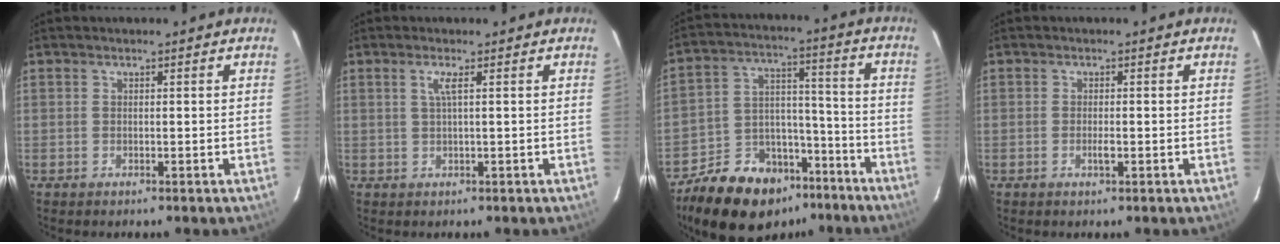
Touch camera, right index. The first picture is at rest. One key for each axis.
{"total": 1.8, "fx": 0.5, "fy": -0.4, "fz": 1.7, "tx": -0.033, "ty": -0.001, "tz": 0.011}
{"total": 18.7, "fx": -13.1, "fy": 10.9, "fz": 7.7, "tx": -0.164, "ty": 0.050, "tz": -0.190}
{"total": 1.6, "fx": -0.5, "fy": 0.5, "fz": 1.4, "tx": -0.027, "ty": -0.001, "tz": -0.009}